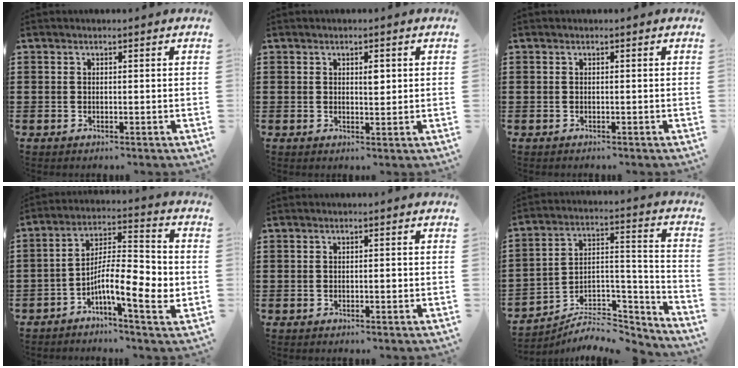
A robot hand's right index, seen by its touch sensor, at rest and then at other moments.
{"total": 2.1, "force": [0.7, 0.9, 1.8], "torque": [-0.029, 0.003, 0.009]}
{"total": 0.0}
{"total": 10.3, "force": [-3.4, 2.4, 9.5], "torque": [-0.173, -0.003, -0.060]}
{"total": 0.8, "force": [-0.2, 0.3, 0.8], "torque": [-0.014, -0.003, -0.003]}
{"total": 6.4, "force": [-5.4, 2.6, 2.2], "torque": [-0.031, 0.010, -0.103]}